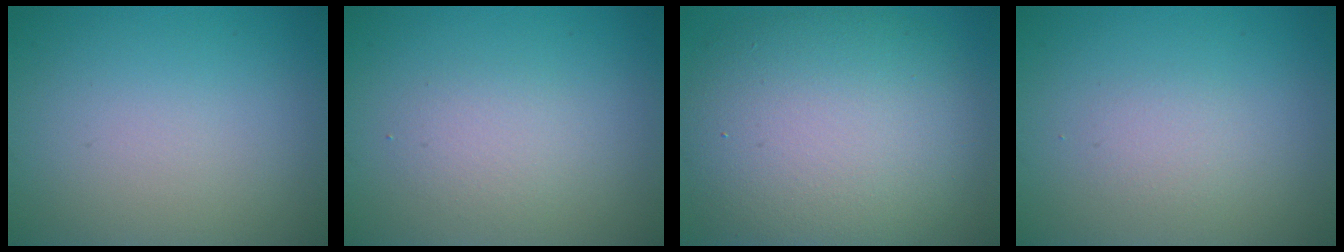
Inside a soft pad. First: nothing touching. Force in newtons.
{"total": 1.8, "press": 1.8, "slide": 0.1}
{"total": 11.5, "press": 11.4, "slide": 1.2}
{"total": 1.2, "press": 1.2, "slide": 0.0}